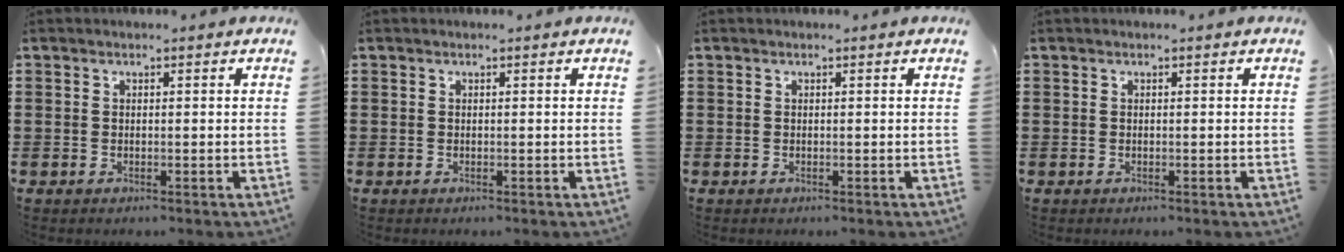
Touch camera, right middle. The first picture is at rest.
{"total": 0.0}
{"total": 0.0}
{"total": 0.0}